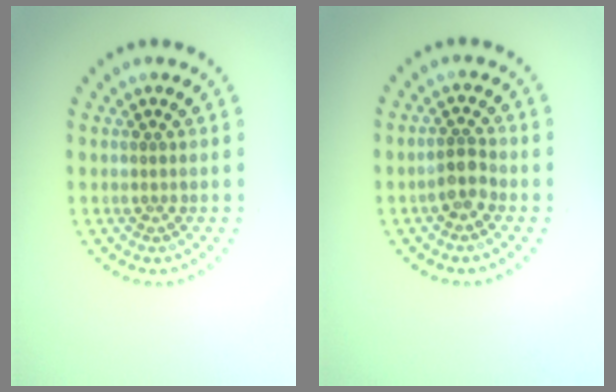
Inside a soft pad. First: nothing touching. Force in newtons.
{"total": 2.1, "press": 1.8, "slide": 1.0}